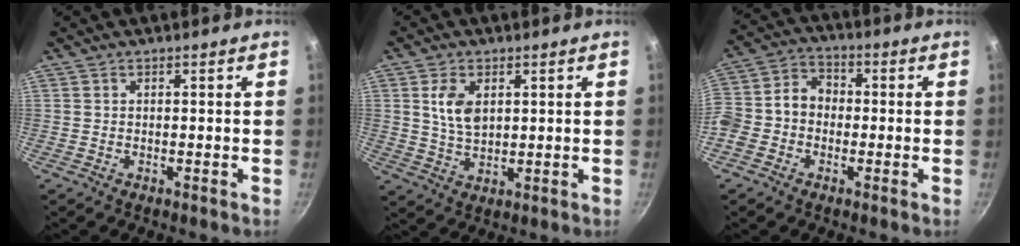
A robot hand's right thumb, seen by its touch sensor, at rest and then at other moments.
{"total": 6.3, "force": [1.7, 4.0, 4.6], "torque": [-0.078, -0.009, 0.036]}
{"total": 10.2, "force": [-1.9, 8.3, 5.5], "torque": [-0.085, 0.039, -0.056]}